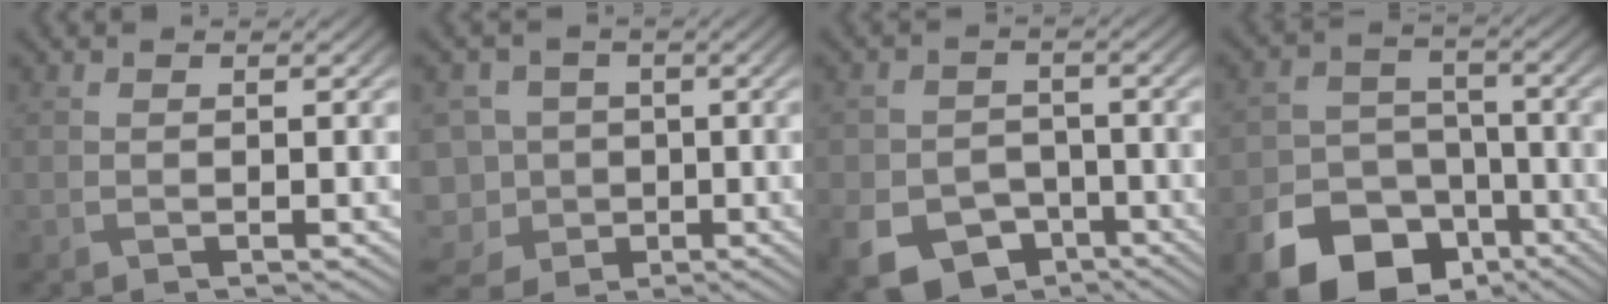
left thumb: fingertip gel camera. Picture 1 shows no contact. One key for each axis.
{"total": 9.0, "fx": -3.3, "fy": 7.6, "fz": 3.5, "tx": -0.103, "ty": -0.015, "tz": -0.083}
{"total": 9.3, "fx": -5.0, "fy": 6.6, "fz": 4.2, "tx": -0.089, "ty": -0.033, "tz": -0.089}
{"total": 13.5, "fx": -8.1, "fy": 9.0, "fz": 6.0, "tx": -0.137, "ty": -0.041, "tz": -0.131}